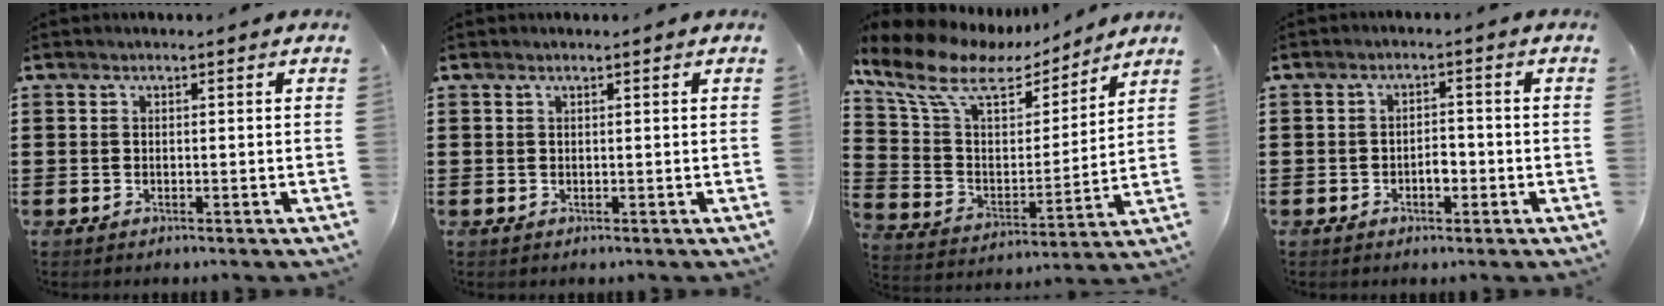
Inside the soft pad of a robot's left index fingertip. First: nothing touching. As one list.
[{"total": 0.5, "force": [0.3, -0.1, 0.4], "torque": [-0.006, -0.002, 0.006]}, {"total": 10.7, "force": [7.1, 4.7, 6.4], "torque": [-0.162, -0.029, 0.118]}, {"total": 2.6, "force": [-0.8, 1.2, 2.2], "torque": [-0.043, 0.005, -0.016]}]